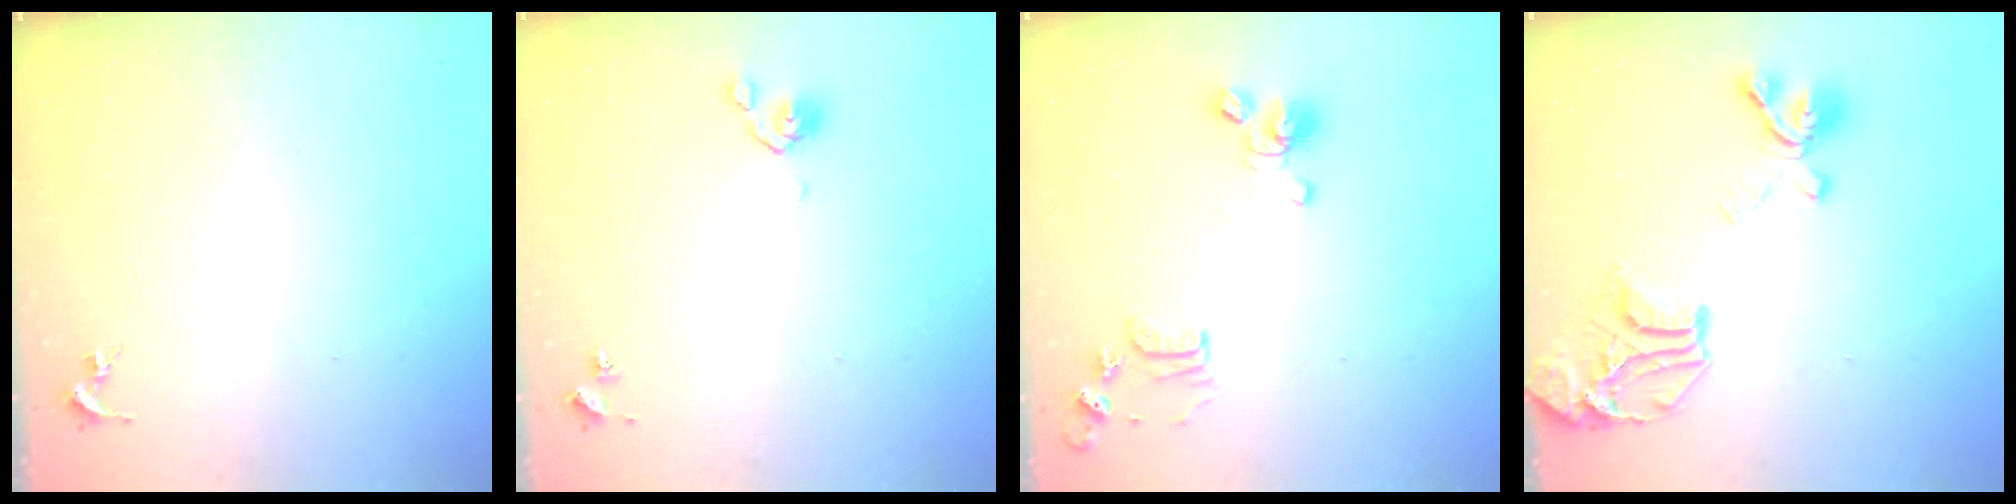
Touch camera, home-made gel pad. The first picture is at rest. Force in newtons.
{"total": 5.0, "press": 4.9, "slide": 1.2}
{"total": 11.9, "press": 11.8, "slide": 1.3}
{"total": 19.6, "press": 19.5, "slide": 2.1}